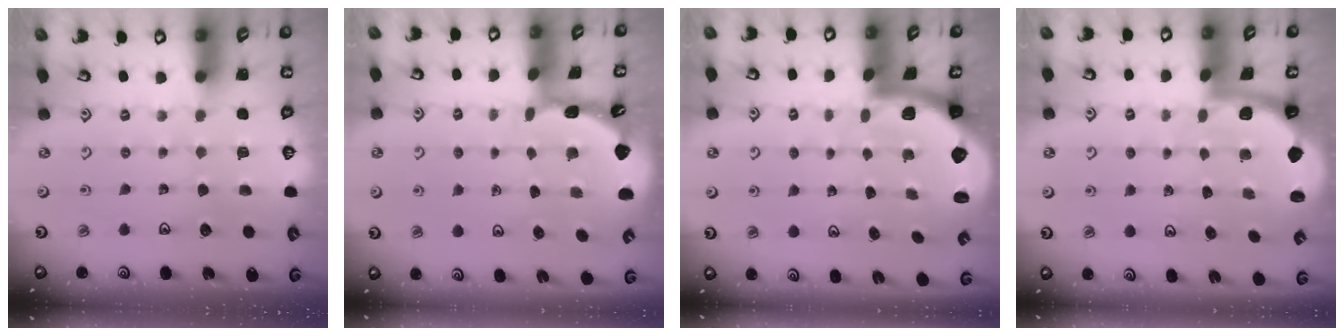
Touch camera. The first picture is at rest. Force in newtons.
{"total": 1.7, "press": 1.7, "slide": 0.1}
{"total": 1.4, "press": 1.4, "slide": 0.2}
{"total": 1.9, "press": 1.8, "slide": 0.6}